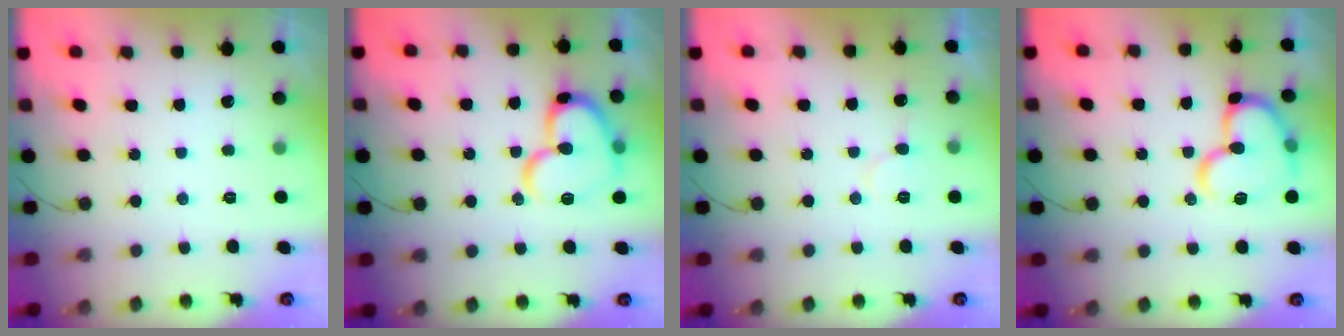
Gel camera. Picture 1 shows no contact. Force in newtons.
{"total": 16.5, "press": 16.4, "slide": 2.0}
{"total": 5.8, "press": 5.8, "slide": 0.3}
{"total": 15.3, "press": 15.2, "slide": 1.2}